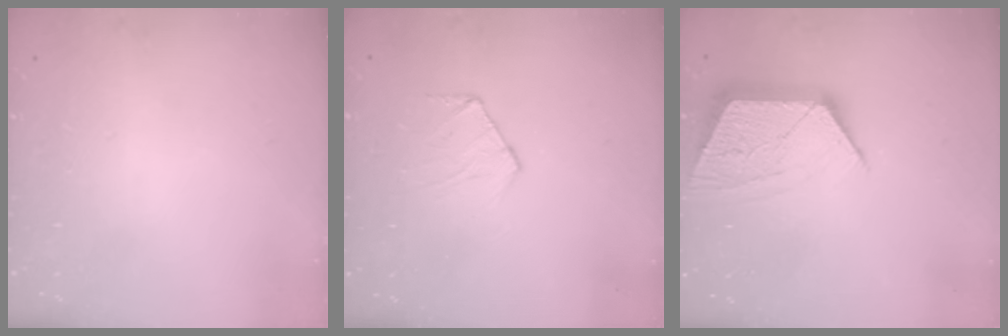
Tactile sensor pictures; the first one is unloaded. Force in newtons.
{"total": 5.9, "press": 5.9, "slide": 0.6}
{"total": 11.8, "press": 11.8, "slide": 0.6}